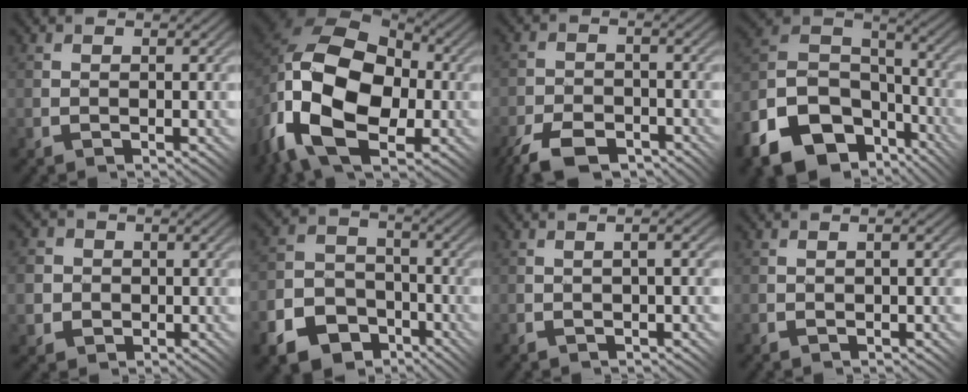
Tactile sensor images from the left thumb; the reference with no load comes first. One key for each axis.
{"total": 16.8, "fx": -4.3, "fy": 11.2, "fz": 11.8, "tx": -0.242, "ty": -0.022, "tz": -0.073}
{"total": 7.1, "fx": -5.2, "fy": 3.0, "fz": 3.7, "tx": -0.073, "ty": -0.008, "tz": -0.097}
{"total": 15.7, "fx": -9.0, "fy": 10.3, "fz": 7.8, "tx": -0.191, "ty": -0.039, "tz": -0.153}
{"total": 5.7, "fx": -0.8, "fy": 5.5, "fz": 1.2, "tx": -0.054, "ty": 0.000, "tz": -0.043}
{"total": 12.4, "fx": -7.6, "fy": 8.8, "fz": 4.3, "tx": -0.112, "ty": -0.045, "tz": -0.130}
{"total": 2.3, "fx": -0.5, "fy": 0.4, "fz": 2.2, "tx": -0.034, "ty": 0.000, "tz": 0.001}
{"total": 1.4, "fx": -0.5, "fy": 0.3, "fz": 1.3, "tx": -0.022, "ty": 0.003, "tz": -0.004}